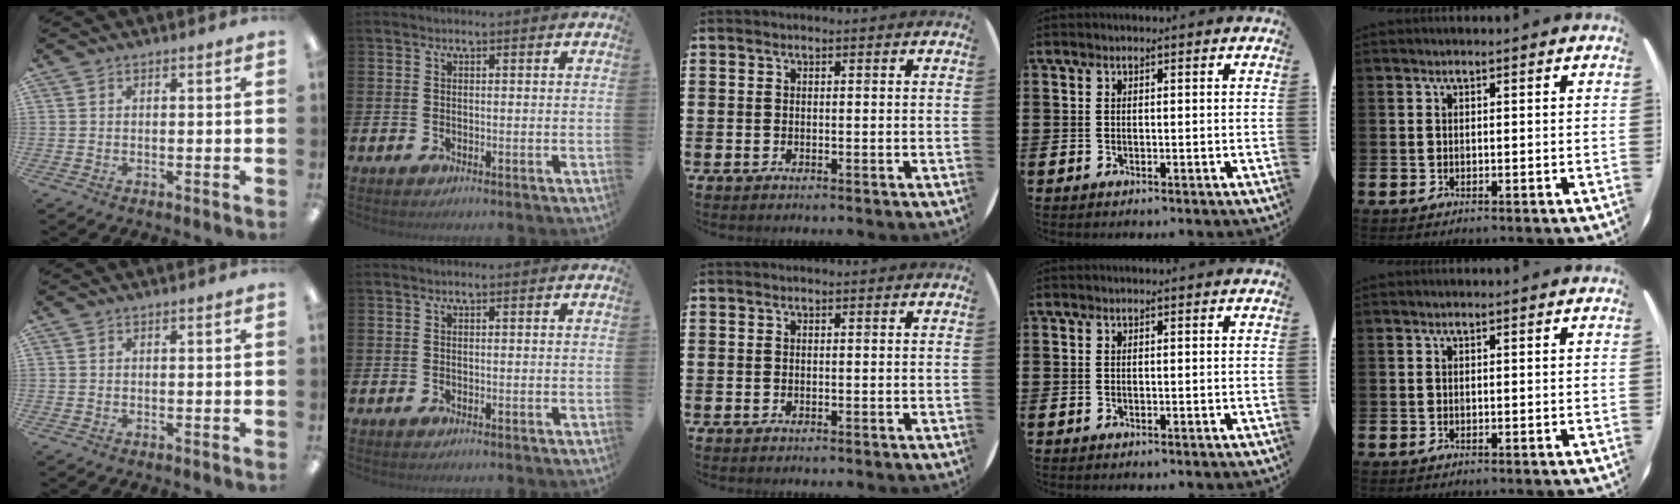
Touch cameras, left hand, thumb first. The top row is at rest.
{}